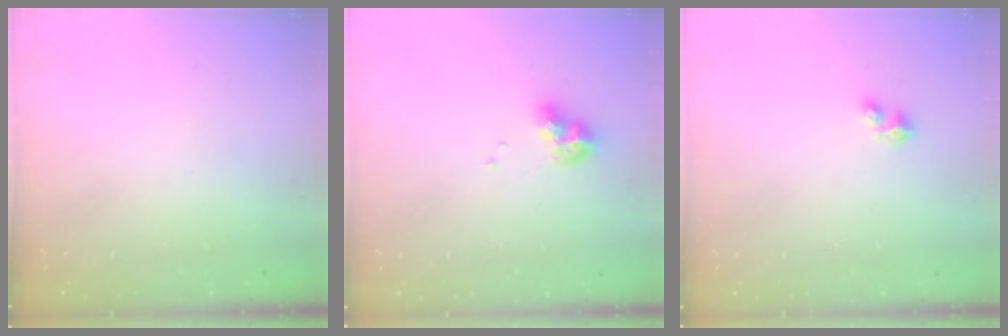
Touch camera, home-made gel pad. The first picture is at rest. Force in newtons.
{"total": 8.6, "press": 8.5, "slide": 0.9}
{"total": 3.0, "press": 2.9, "slide": 0.2}